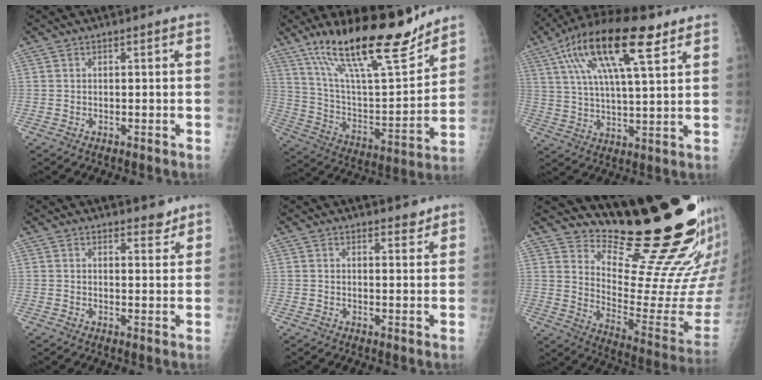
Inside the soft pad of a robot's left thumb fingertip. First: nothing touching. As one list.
[{"total": 23.8, "force": [17.2, 5.9, 15.3], "torque": [-0.230, -0.078, 0.297]}, {"total": 18.9, "force": [9.4, 5.9, 15.3], "torque": [-0.271, -0.004, 0.163]}, {"total": 3.0, "force": [2.5, 1.2, 1.0], "torque": [0.003, -0.018, 0.034]}, {"total": 2.4, "force": [2.1, 1.0, 0.7], "torque": [0.004, -0.015, 0.026]}, {"total": 23.6, "force": [18.8, 4.5, 13.5], "torque": [-0.160, -0.173, 0.272]}]